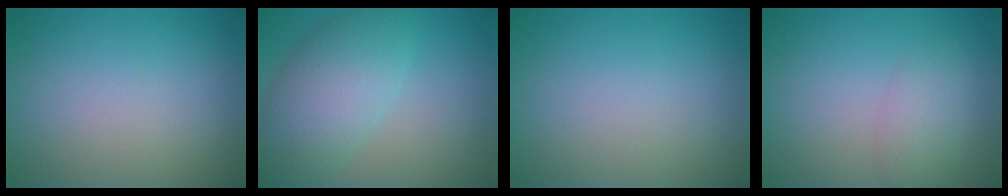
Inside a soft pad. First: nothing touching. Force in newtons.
{"total": 6.1, "press": 6.1, "slide": 0.3}
{"total": 0.0}
{"total": 2.4, "press": 2.4, "slide": 0.1}